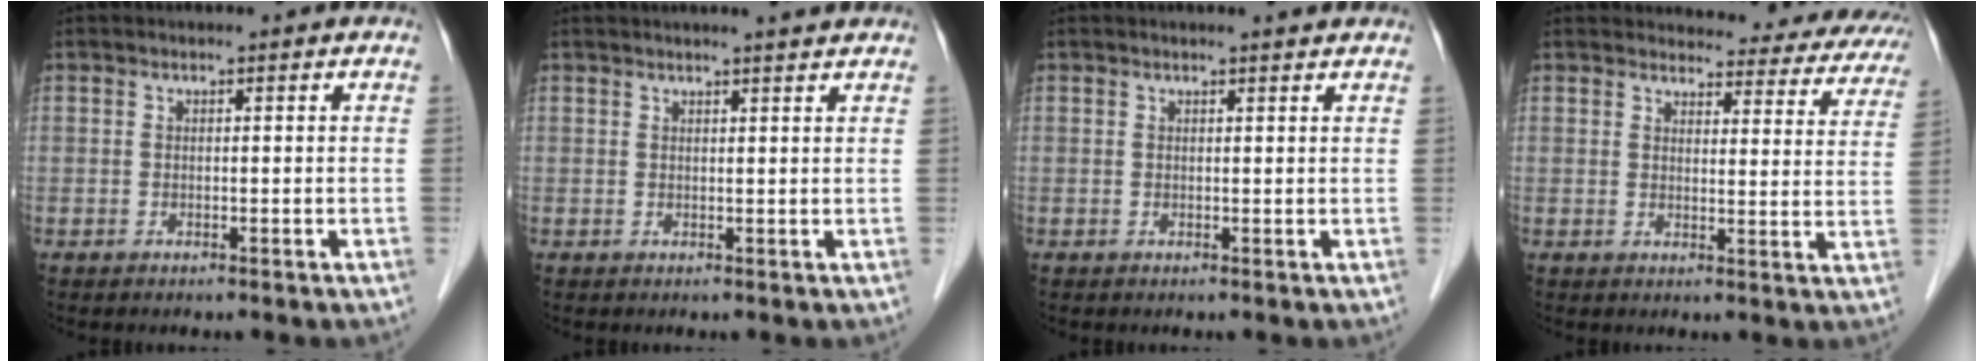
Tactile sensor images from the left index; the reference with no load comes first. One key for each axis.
{"total": 4.2, "fx": 3.8, "fy": -0.1, "fz": 1.8, "tx": -0.027, "ty": 0.014, "tz": 0.043}
{"total": 1.8, "fx": 1.7, "fy": 0.0, "fz": 0.6, "tx": -0.013, "ty": 0.003, "tz": 0.020}
{"total": 17.9, "fx": 16.9, "fy": 4.7, "fz": 4.0, "tx": -0.012, "ty": -0.049, "tz": 0.165}